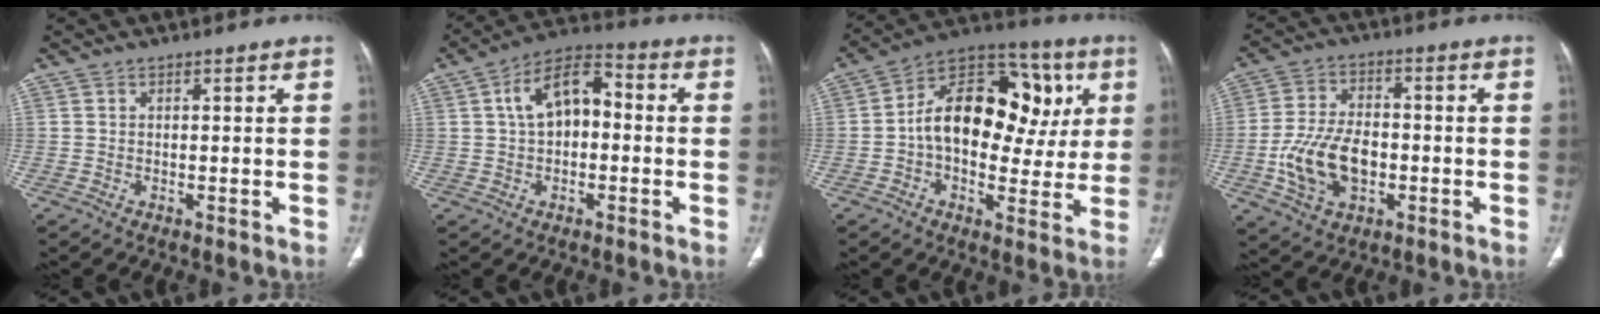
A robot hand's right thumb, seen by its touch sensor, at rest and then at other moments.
{"total": 10.5, "force": [0.8, 6.4, 8.4], "torque": [-0.127, 0.033, 0.001]}
{"total": 21.0, "force": [2.5, 13.3, 16.0], "torque": [-0.201, 0.031, 0.030]}
{"total": 12.6, "force": [-2.8, 8.0, 9.3], "torque": [-0.168, 0.016, -0.045]}